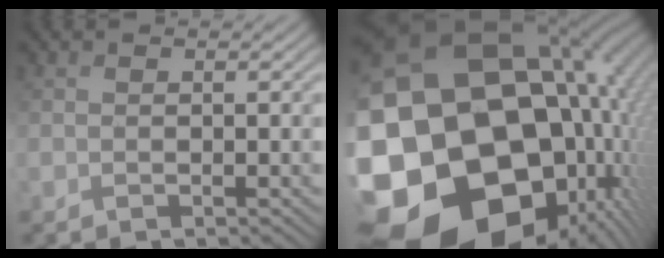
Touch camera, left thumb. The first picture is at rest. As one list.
[{"total": 25.8, "force": [-5.6, 20.6, 14.4], "torque": [-0.301, -0.029, -0.103]}]